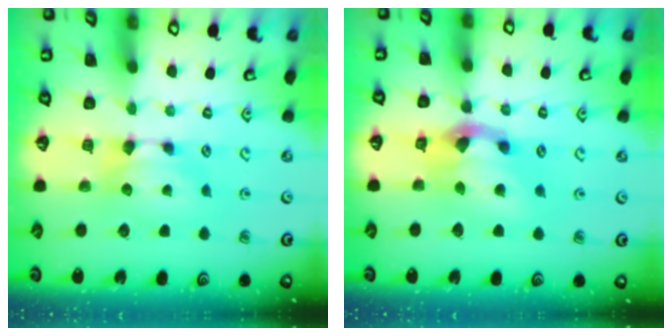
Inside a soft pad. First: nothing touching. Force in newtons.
{"total": 4.9, "press": 4.5, "slide": 1.9}